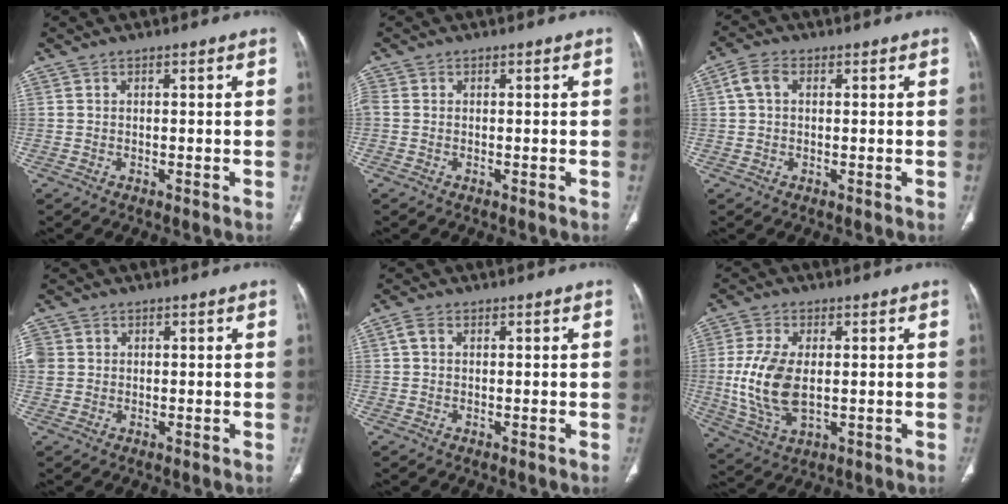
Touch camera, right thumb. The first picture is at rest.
{"total": 1.6, "force": [-0.4, 1.2, 1.0], "torque": [-0.032, 0.002, -0.010]}
{"total": 3.8, "force": [0.7, 2.5, 2.8], "torque": [-0.056, 0.014, 0.012]}
{"total": 4.7, "force": [0.8, 4.3, 1.9], "torque": [-0.045, 0.016, 0.025]}
{"total": 1.8, "force": [0.4, 1.3, 1.3], "torque": [-0.028, 0.009, 0.009]}
{"total": 11.9, "force": [0.0, 6.5, 10.0], "torque": [-0.211, -0.007, 0.009]}